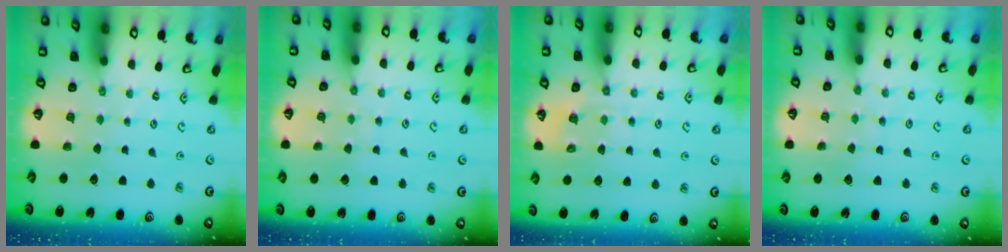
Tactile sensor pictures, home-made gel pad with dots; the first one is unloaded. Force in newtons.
{"total": 4.6, "press": 4.6, "slide": 0.4}
{"total": 6.7, "press": 6.7, "slide": 0.8}
{"total": 3.9, "press": 3.9, "slide": 0.4}